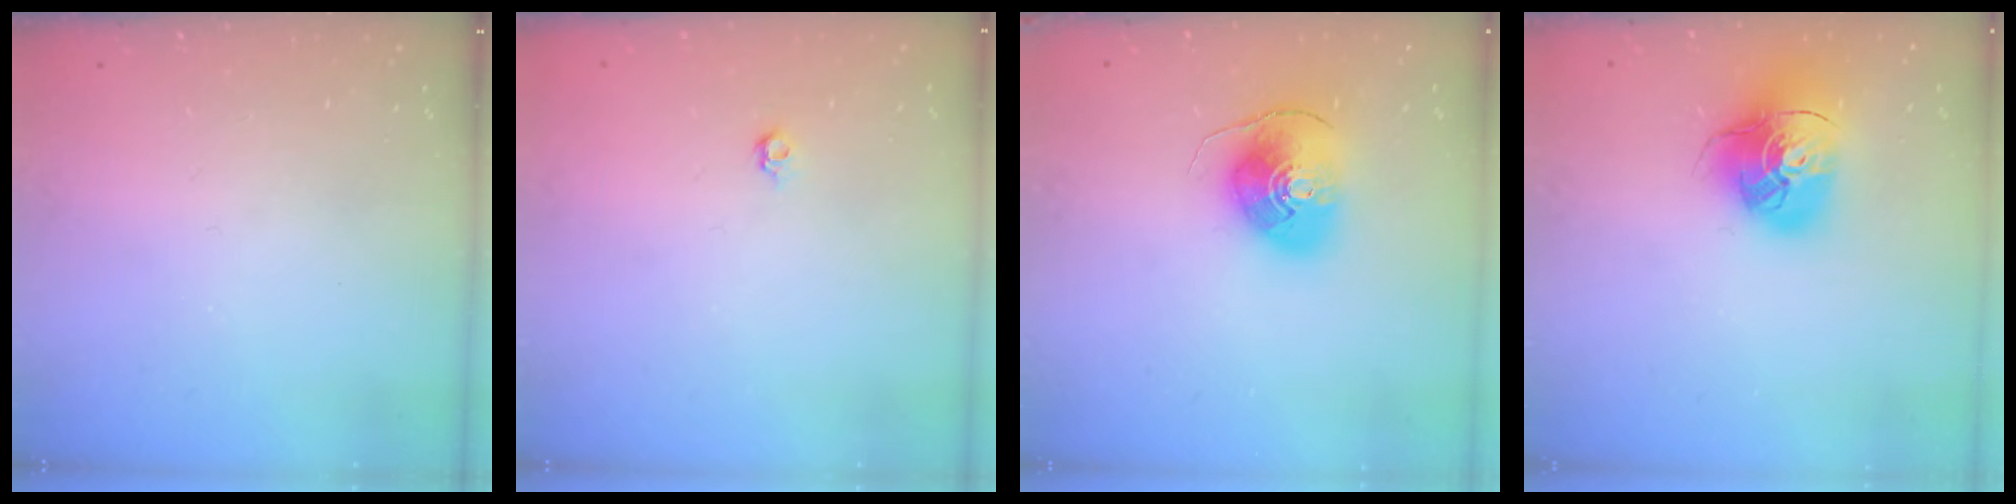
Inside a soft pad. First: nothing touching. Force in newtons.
{"total": 4.0, "press": 3.9, "slide": 0.7}
{"total": 10.0, "press": 9.9, "slide": 1.4}
{"total": 14.4, "press": 14.3, "slide": 1.8}